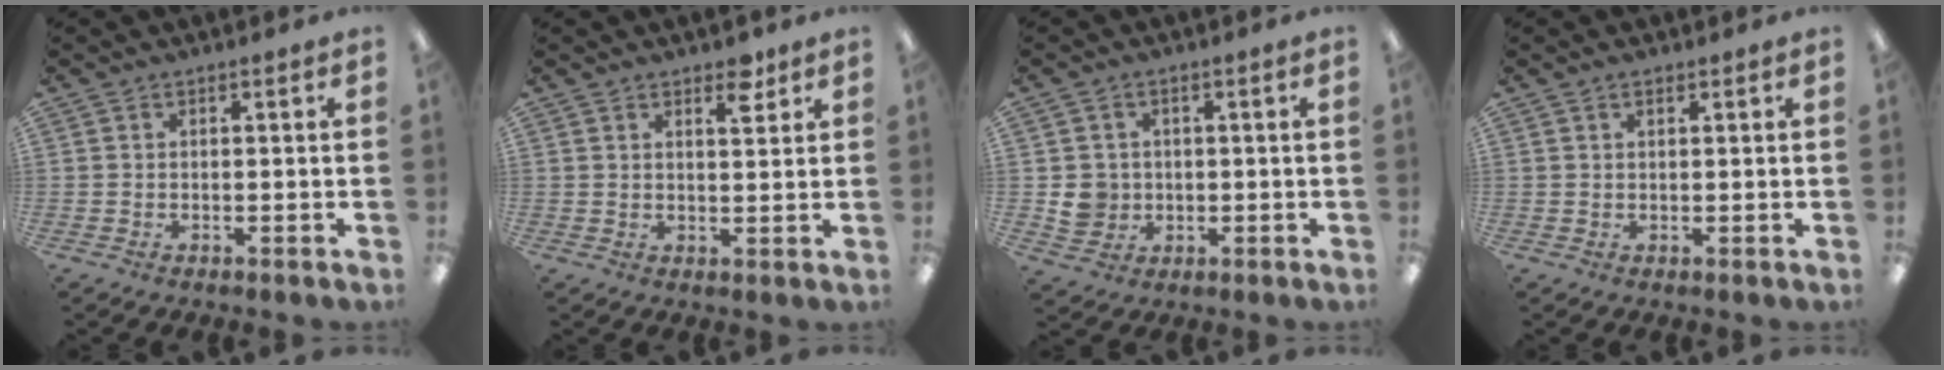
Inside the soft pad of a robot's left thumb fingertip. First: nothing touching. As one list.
[{"total": 4.6, "force": [3.3, 1.8, 2.5], "torque": [-0.017, -0.018, 0.051]}, {"total": 5.0, "force": [0.1, 4.9, 1.2], "torque": [-0.013, 0.006, 0.005]}, {"total": 1.1, "force": [0.8, 0.4, 0.7], "torque": [-0.016, 0.001, 0.014]}]